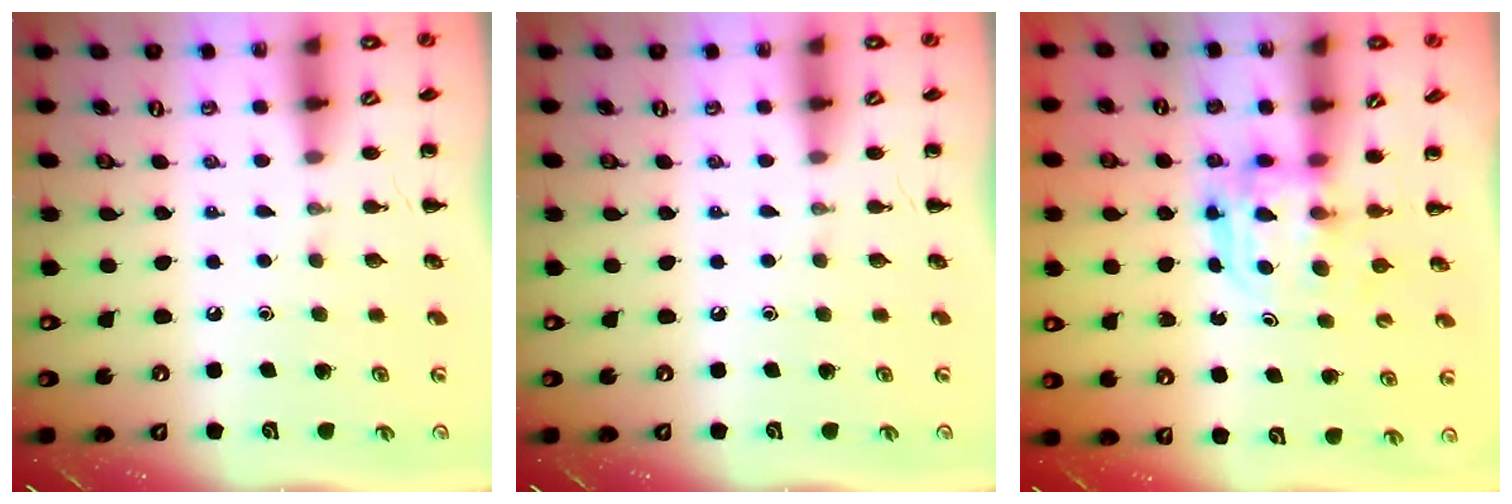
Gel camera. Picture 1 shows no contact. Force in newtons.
{"total": 0.0}
{"total": 3.6, "press": 3.6, "slide": 0.2}